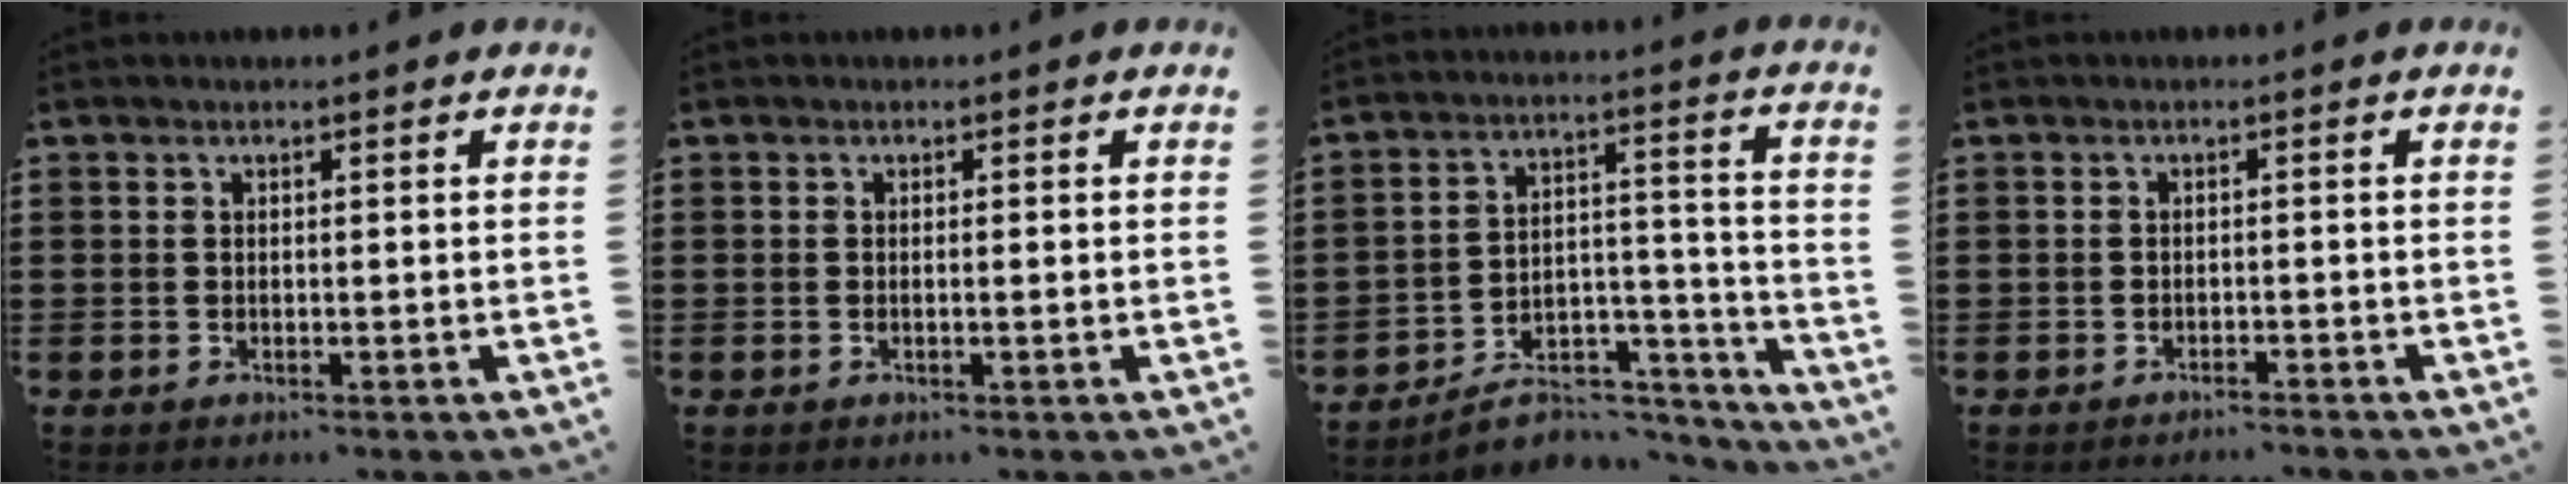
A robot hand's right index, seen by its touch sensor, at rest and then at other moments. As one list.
[{"total": 0.7, "force": [-0.2, -0.1, 0.7], "torque": [-0.013, -0.003, -0.005]}, {"total": 8.6, "force": [-7.2, 3.3, 3.3], "torque": [-0.049, 0.025, -0.131]}, {"total": 1.1, "force": [-1.1, 0.0, 0.1], "torque": [-0.006, 0.001, -0.024]}]